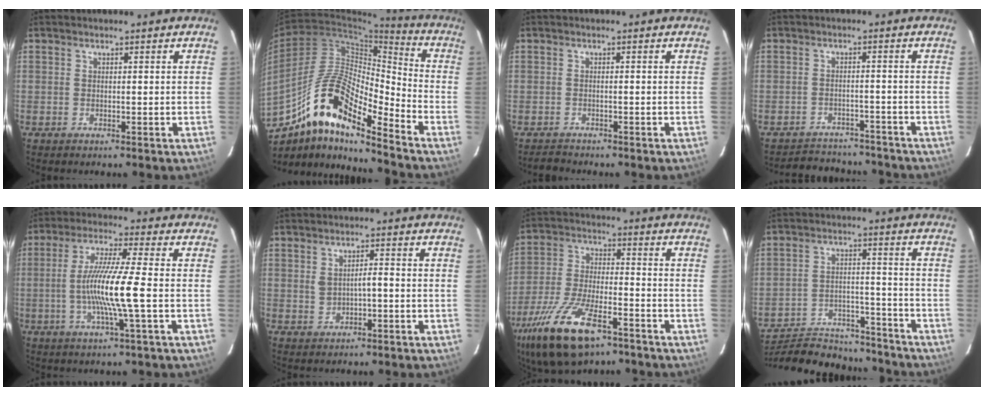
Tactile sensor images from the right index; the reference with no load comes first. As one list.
[{"total": 15.5, "force": [-10.0, 3.6, 11.3], "torque": [-0.210, 0.029, -0.171]}, {"total": 1.4, "force": [-1.4, 0.3, 0.0], "torque": [-0.004, -0.006, -0.021]}, {"total": 9.5, "force": [-8.9, 3.0, 1.1], "torque": [-0.014, 0.010, -0.114]}, {"total": 10.8, "force": [-1.6, -0.7, 10.7], "torque": [-0.208, -0.006, -0.037]}, {"total": 3.1, "force": [-0.1, 1.3, 2.9], "torque": [-0.054, 0.009, 0.005]}, {"total": 15.1, "force": [-9.6, 4.5, 10.8], "torque": [-0.226, -0.022, -0.174]}, {"total": 16.4, "force": [-15.6, 3.4, 3.6], "torque": [-0.070, 0.011, -0.231]}]